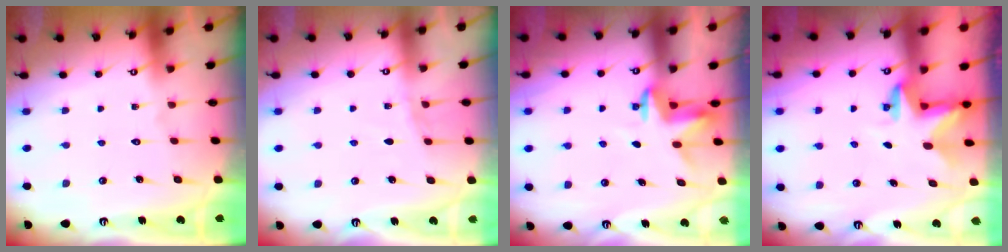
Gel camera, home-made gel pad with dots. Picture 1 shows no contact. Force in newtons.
{"total": 4.7, "press": 4.6, "slide": 0.6}
{"total": 3.9, "press": 3.9, "slide": 0.2}
{"total": 2.9, "press": 2.9, "slide": 0.2}